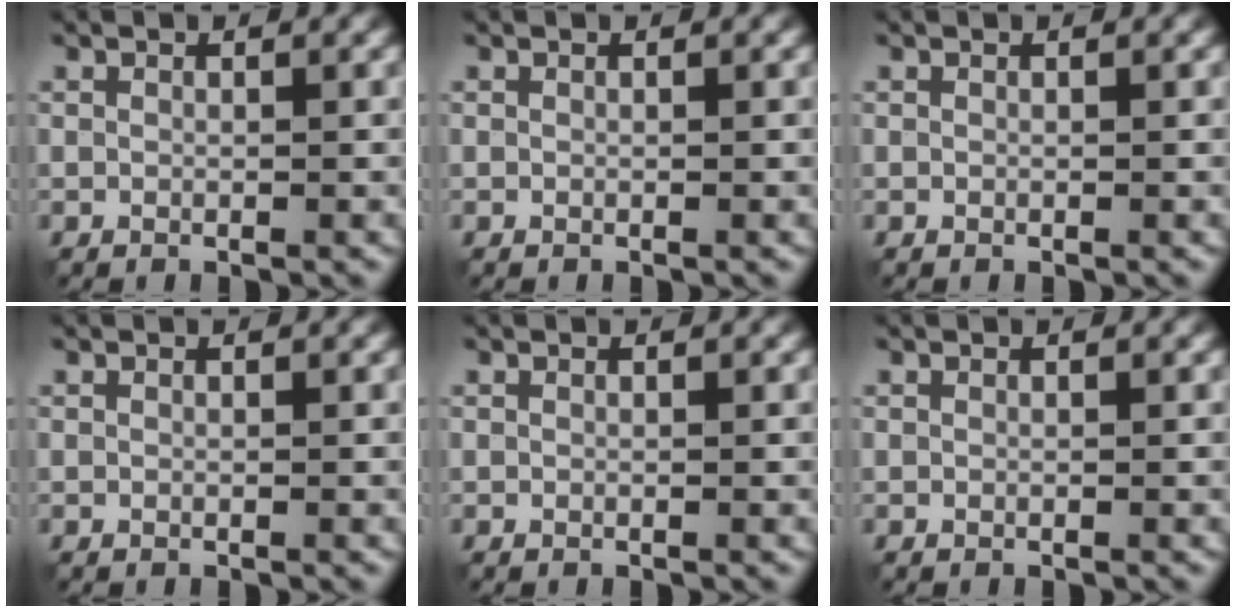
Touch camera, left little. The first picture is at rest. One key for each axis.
{"total": 0.0}
{"total": 0.0}
{"total": 0.0}
{"total": 0.0}
{"total": 0.0}